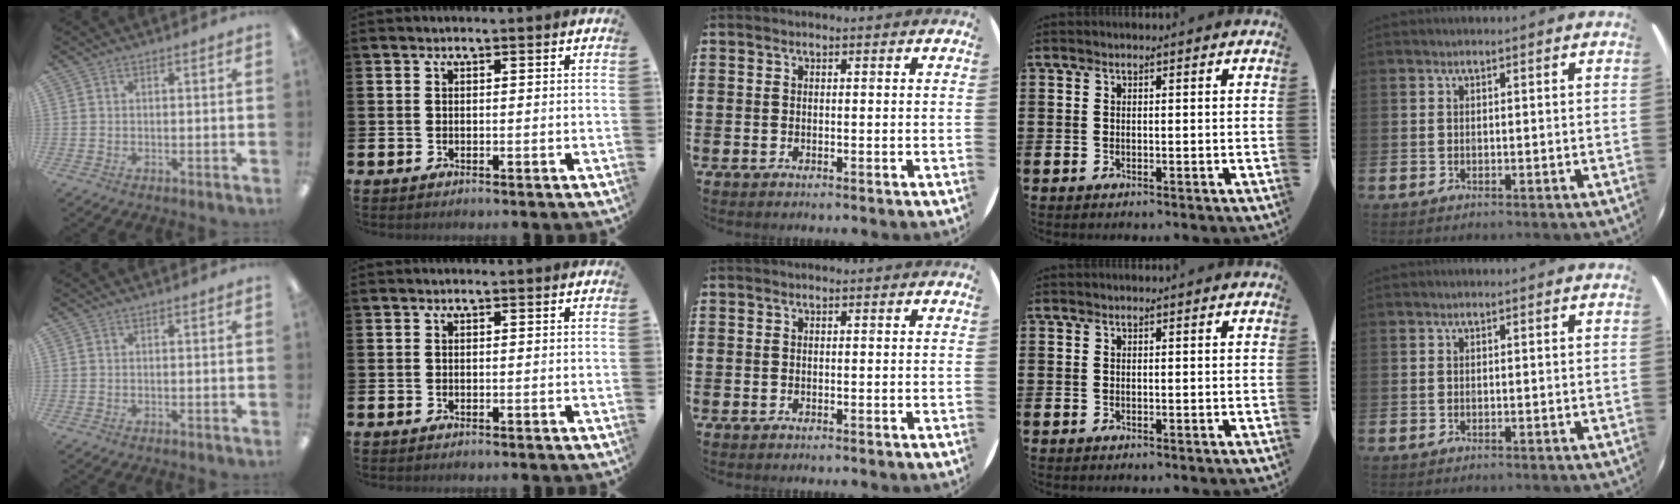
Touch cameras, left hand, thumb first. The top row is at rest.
{}